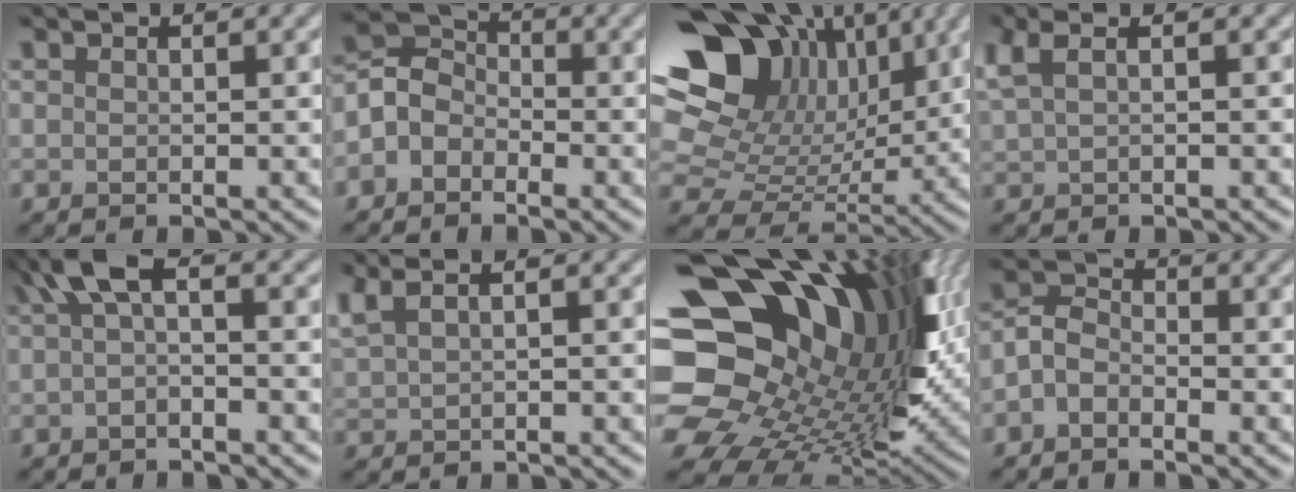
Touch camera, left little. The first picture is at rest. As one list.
[{"total": 3.1, "force": [-1.7, 2.3, 1.2], "torque": [-0.015, 0.012, -0.047]}, {"total": 17.8, "force": [6.7, 12.8, 10.4], "torque": [-0.233, 0.041, 0.123]}, {"total": 2.7, "force": [1.2, 1.1, 2.2], "torque": [-0.063, 0.012, 0.027]}, {"total": 3.8, "force": [0.8, 1.6, 3.4], "torque": [-0.060, 0.010, 0.003]}, {"total": 2.7, "force": [1.6, 0.8, 2.0], "torque": [-0.061, 0.013, 0.038]}, {"total": 20.0, "force": [2.8, 14.1, 13.9], "torque": [-0.254, -0.018, 0.068]}, {"total": 2.5, "force": [-1.5, 1.5, 1.4], "torque": [-0.026, 0.007, -0.042]}]